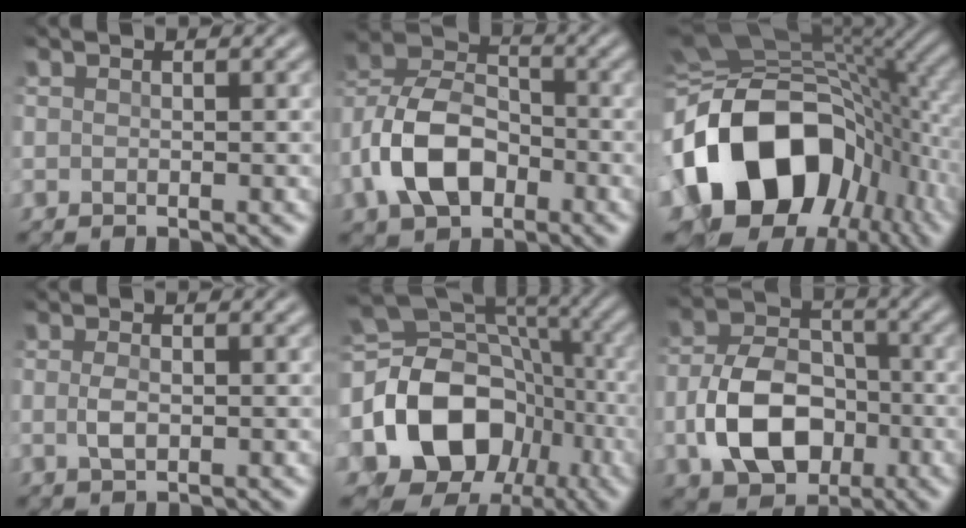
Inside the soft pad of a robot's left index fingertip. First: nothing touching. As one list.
[{"total": 8.3, "force": [-3.0, 5.3, 5.7], "torque": [-0.119, 0.013, -0.066]}, {"total": 17.6, "force": [-4.5, 12.3, 11.7], "torque": [-0.221, -0.007, -0.076]}, {"total": 1.5, "force": [0.0, 0.6, 1.4], "torque": [-0.037, 0.003, 0.002]}, {"total": 14.6, "force": [-2.4, 11.4, 8.8], "torque": [-0.186, -0.011, -0.031]}, {"total": 8.5, "force": [-2.6, 5.7, 5.7], "torque": [-0.114, 0.004, -0.046]}]